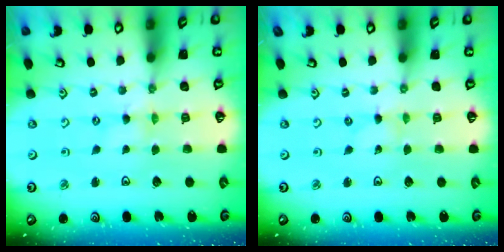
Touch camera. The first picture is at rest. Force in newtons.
{"total": 0.0}